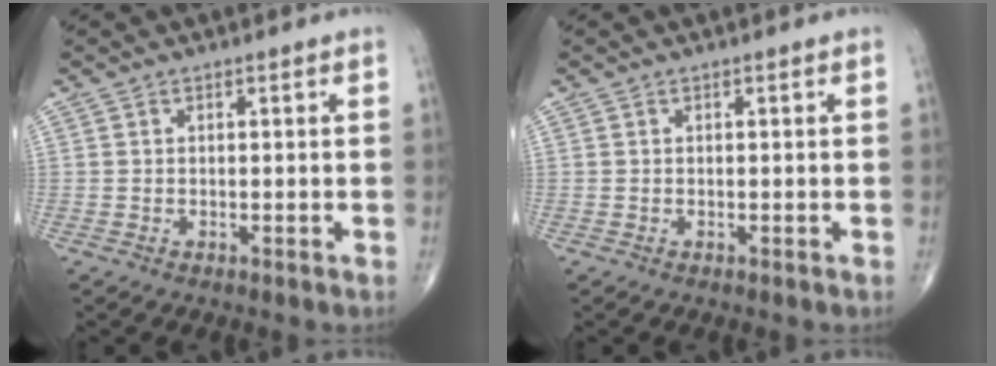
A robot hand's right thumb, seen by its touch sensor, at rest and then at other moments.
{"total": 0.0}